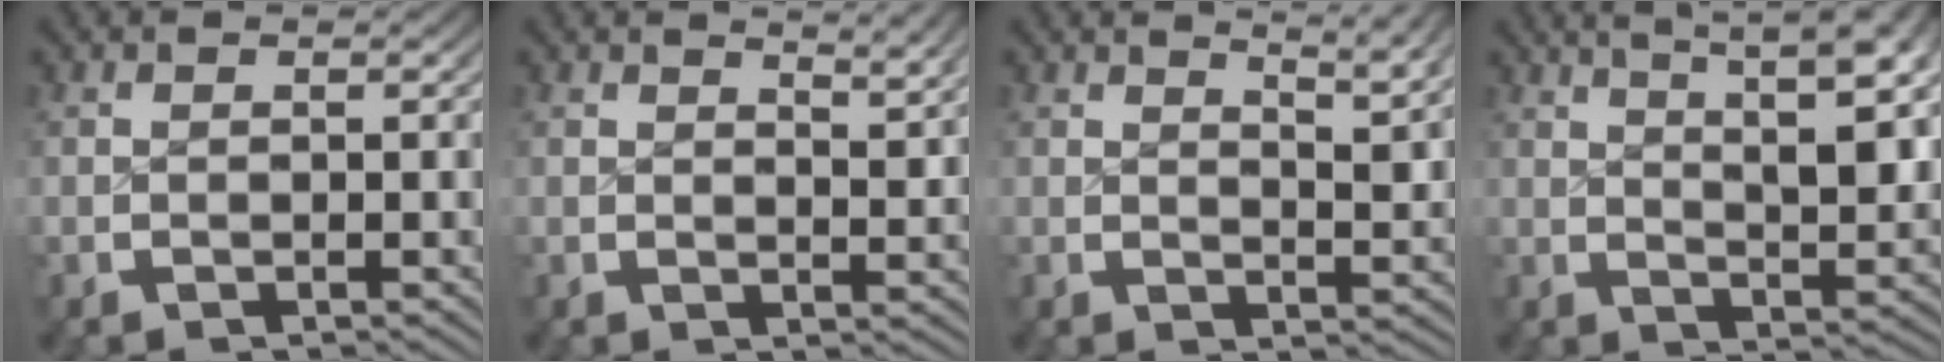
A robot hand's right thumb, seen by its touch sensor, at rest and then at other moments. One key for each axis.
{"total": 2.4, "fx": 1.9, "fy": 0.3, "fz": 1.4, "tx": -0.011, "ty": -0.004, "tz": 0.030}
{"total": 4.2, "fx": 2.9, "fy": 1.0, "fz": 2.9, "tx": -0.032, "ty": -0.002, "tz": 0.045}
{"total": 9.9, "fx": 4.8, "fy": 4.4, "fz": 7.5, "tx": -0.086, "ty": 0.012, "tz": 0.066}